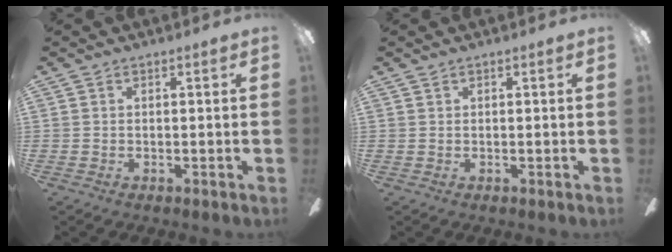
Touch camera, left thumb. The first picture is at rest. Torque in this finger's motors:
{"motor_torque": [-0.11, 0.16, -0.16, 0.10, 0.00]}